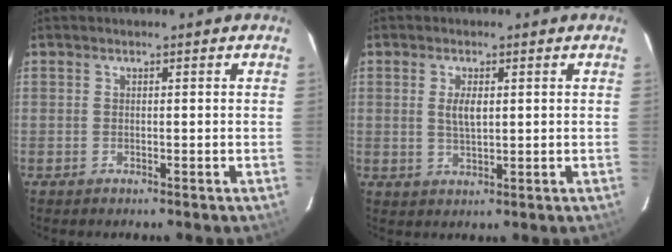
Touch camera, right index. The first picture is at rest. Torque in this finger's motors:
{"motor_torque": [0.03, 0.04, 0.07, 0.04]}